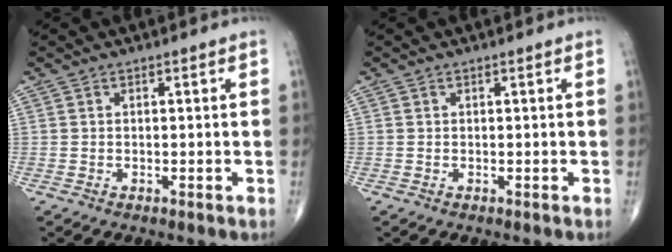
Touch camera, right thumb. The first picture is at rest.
{"total": 0.0}